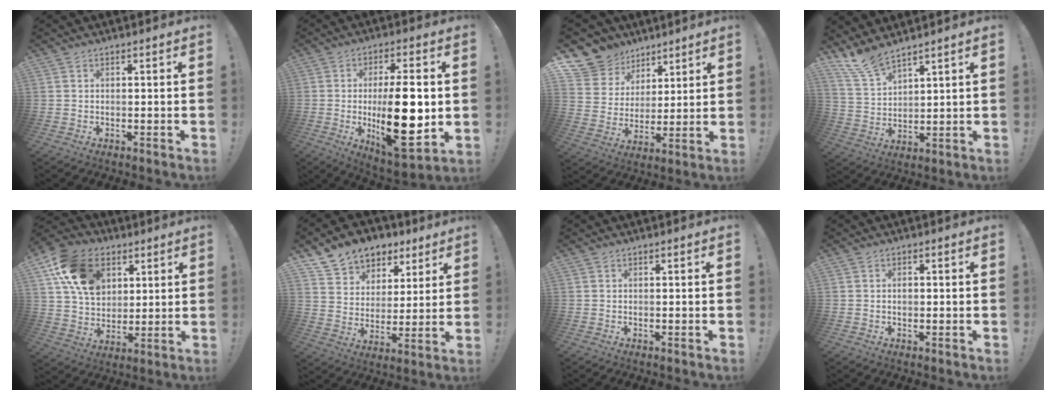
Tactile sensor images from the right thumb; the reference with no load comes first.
{"total": 20.7, "force": [-0.9, 7.9, 19.1], "torque": [-0.300, -0.013, -0.007]}
{"total": 11.5, "force": [7.3, 8.6, 1.8], "torque": [-0.034, -0.056, 0.149]}
{"total": 8.5, "force": [7.7, 1.9, 2.9], "torque": [-0.069, -0.049, 0.148]}
{"total": 17.9, "force": [7.7, 12.9, 9.7], "torque": [-0.155, -0.026, 0.152]}
{"total": 10.3, "force": [7.1, 7.2, 1.8], "torque": [-0.023, -0.060, 0.136]}
{"total": 0.0}
{"total": 1.1, "force": [-0.1, 1.0, 0.5], "torque": [-0.009, 0.006, -0.003]}